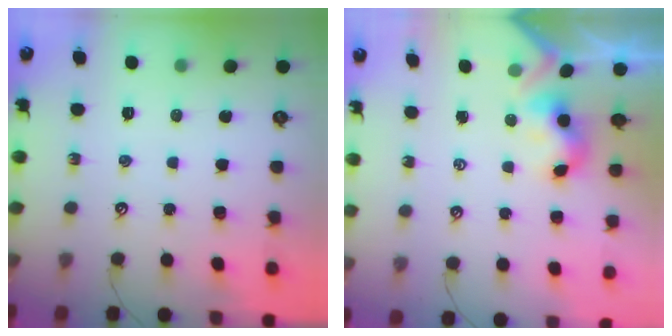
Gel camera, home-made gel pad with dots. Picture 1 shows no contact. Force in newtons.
{"total": 3.5, "press": 3.4, "slide": 0.4}